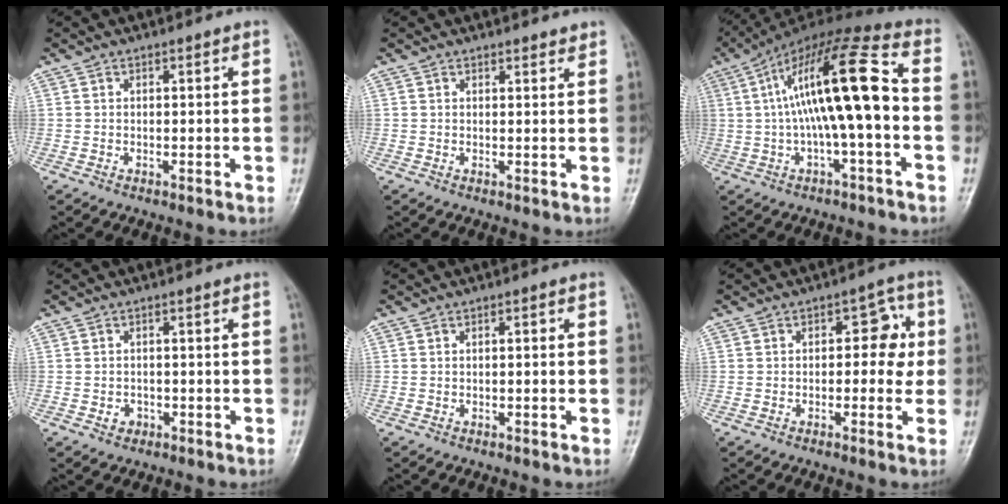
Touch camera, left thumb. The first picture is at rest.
{"total": 1.2, "force": [1.2, 0.3, 0.3], "torque": [0.000, -0.008, 0.015]}
{"total": 17.7, "force": [0.0, 4.4, 17.1], "torque": [-0.308, 0.053, -0.001]}
{"total": 1.9, "force": [-0.8, 1.6, 0.6], "torque": [-0.001, 0.008, -0.009]}
{"total": 1.1, "force": [-0.1, 0.4, 1.0], "torque": [-0.016, 0.003, -0.001]}
{"total": 6.5, "force": [0.3, 4.0, 5.1], "torque": [-0.024, 0.015, -0.004]}